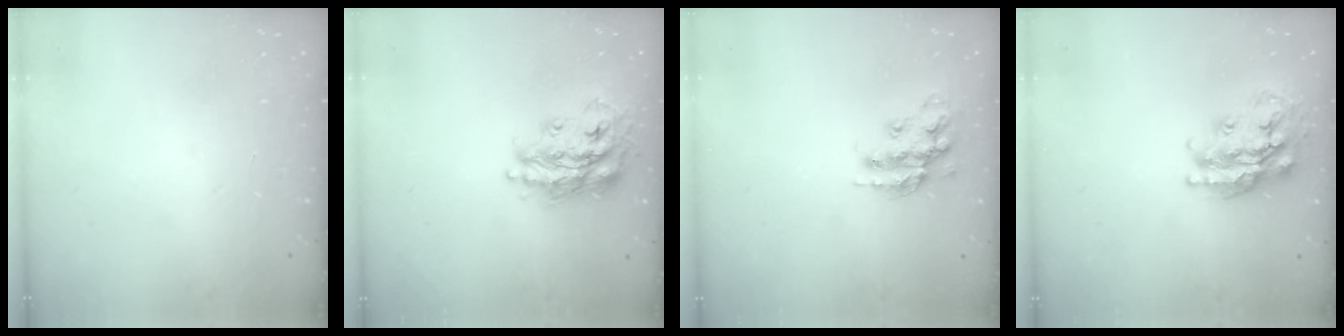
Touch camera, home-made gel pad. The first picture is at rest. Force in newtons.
{"total": 17.5, "press": 17.5, "slide": 1.2}
{"total": 14.0, "press": 14.0, "slide": 0.6}
{"total": 19.6, "press": 19.5, "slide": 1.7}